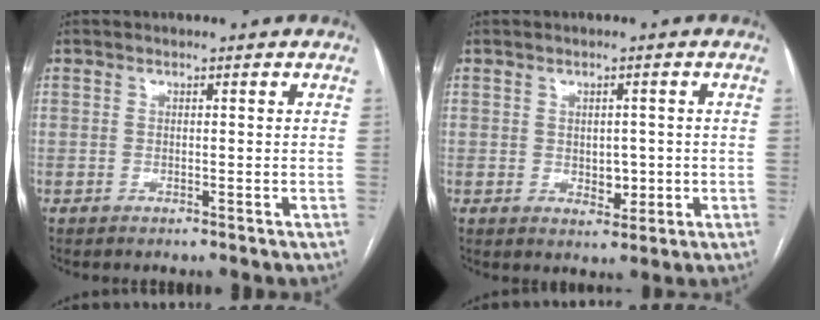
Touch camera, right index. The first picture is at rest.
{"total": 3.2, "force": [-0.2, 2.2, 2.3], "torque": [-0.026, 0.000, 0.006]}